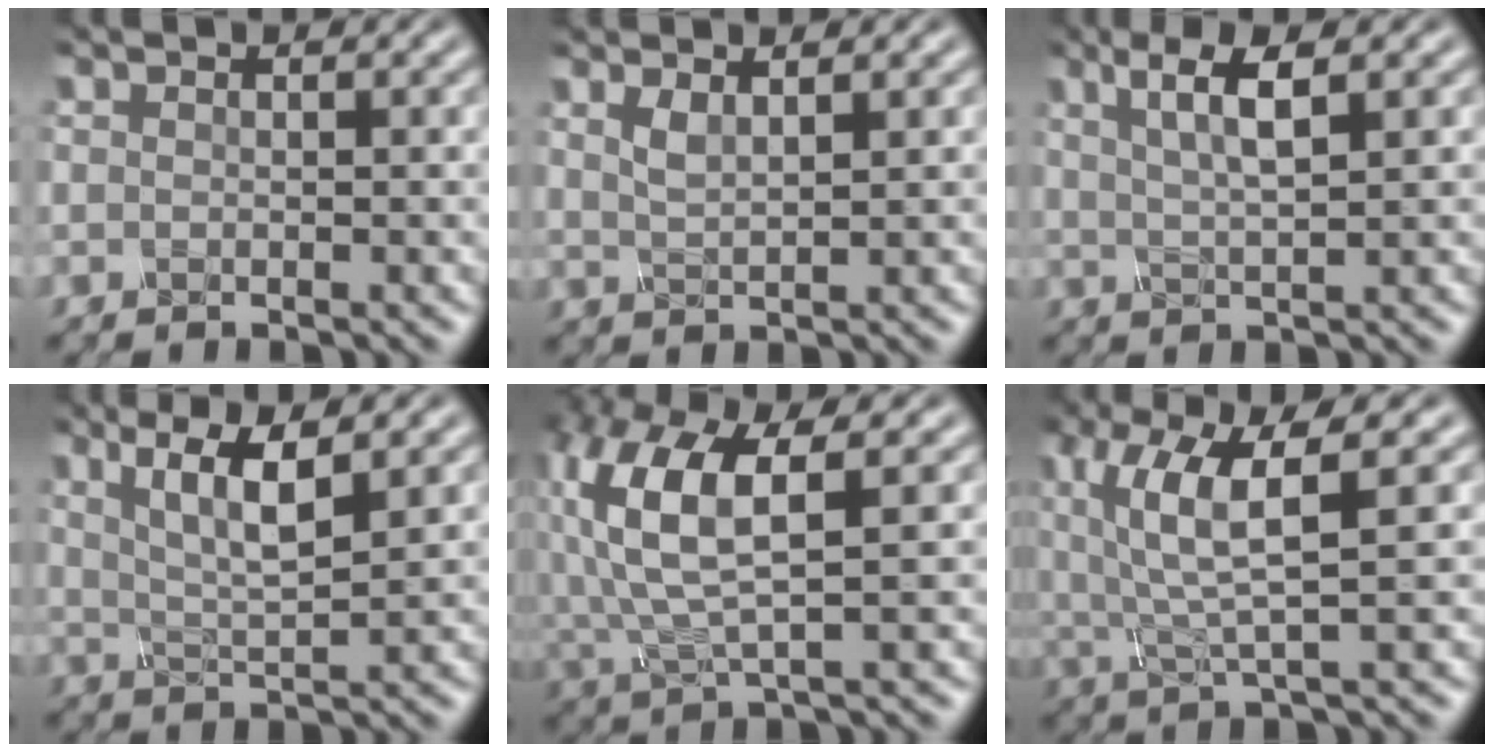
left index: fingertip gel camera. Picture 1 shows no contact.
{"total": 1.8, "force": [0.9, 0.5, 1.5], "torque": [-0.033, -0.002, 0.019]}
{"total": 3.9, "force": [1.6, 0.9, 3.5], "torque": [-0.066, 0.000, 0.030]}
{"total": 4.9, "force": [2.0, 1.2, 4.3], "torque": [-0.081, -0.006, 0.037]}
{"total": 7.9, "force": [1.1, 3.1, 7.2], "torque": [-0.165, 0.009, 0.019]}
{"total": 6.5, "force": [1.9, 1.7, 6.0], "torque": [-0.127, 0.004, 0.037]}